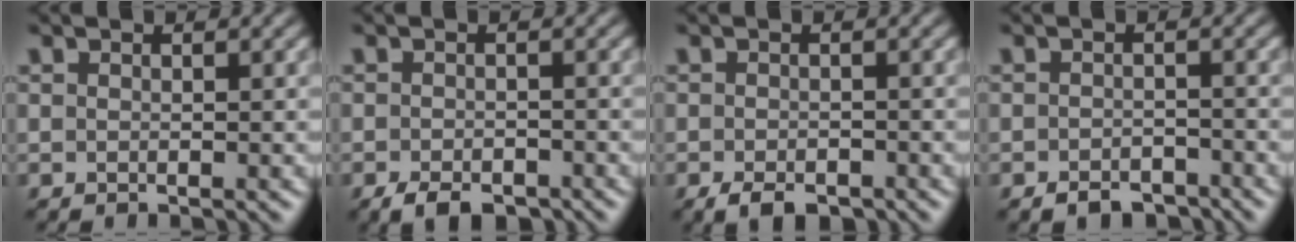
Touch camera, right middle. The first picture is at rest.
{"total": 3.4, "force": [-2.5, 1.4, 1.7], "torque": [-0.025, -0.007, -0.039]}
{"total": 2.7, "force": [-1.9, 1.2, 1.6], "torque": [-0.027, -0.008, -0.028]}
{"total": 2.5, "force": [-2.0, 1.1, 0.9], "torque": [-0.012, -0.002, -0.034]}